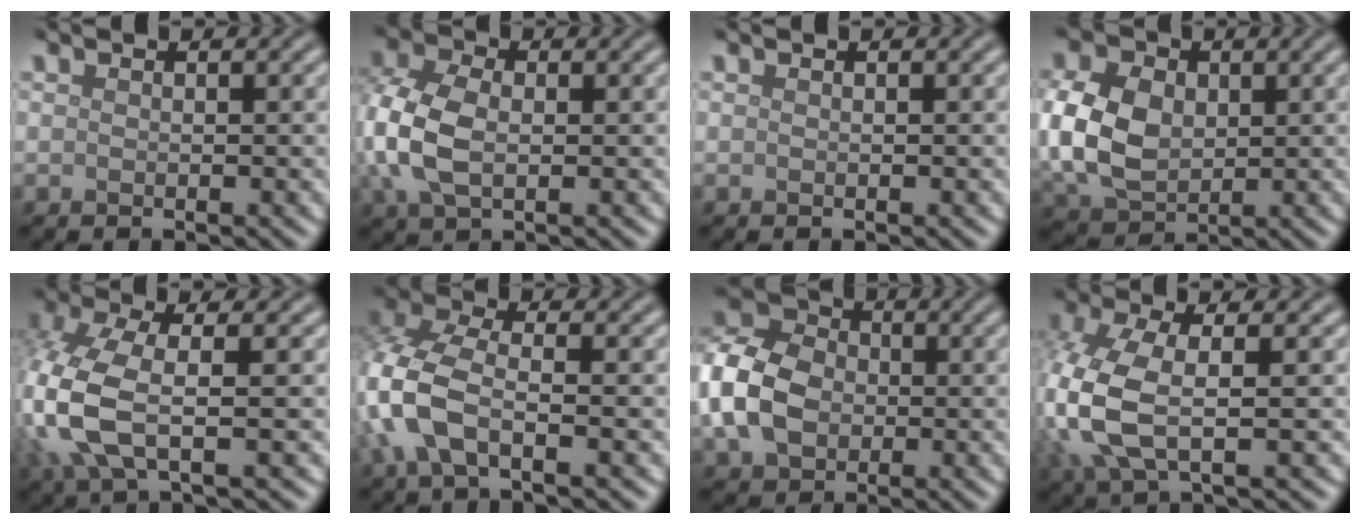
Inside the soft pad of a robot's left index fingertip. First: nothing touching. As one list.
[{"total": 6.6, "force": [-0.1, 4.4, 4.9], "torque": [-0.131, -0.001, -0.008]}, {"total": 0.0}, {"total": 8.0, "force": [0.4, 5.8, 5.5], "torque": [-0.138, 0.005, 0.003]}, {"total": 6.3, "force": [-0.9, 2.6, 5.7], "torque": [-0.157, -0.007, -0.018]}, {"total": 6.9, "force": [-2.1, 3.5, 5.6], "torque": [-0.145, 0.004, -0.056]}, {"total": 8.9, "force": [-1.3, 6.7, 5.6], "torque": [-0.140, 0.006, -0.042]}, {"total": 6.1, "force": [-0.3, 2.8, 5.4], "torque": [-0.147, -0.004, -0.005]}]